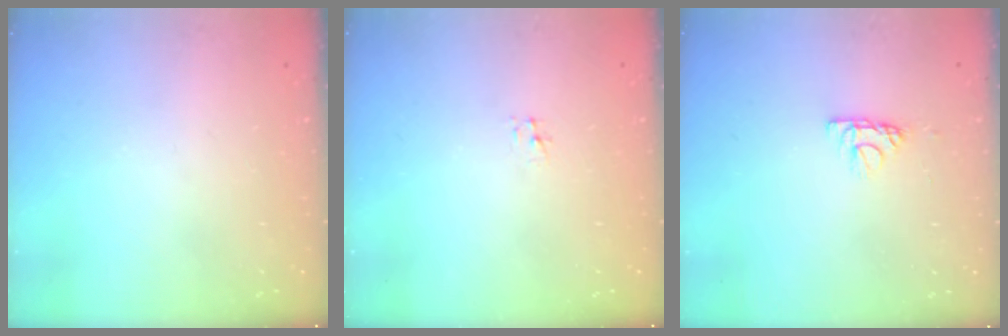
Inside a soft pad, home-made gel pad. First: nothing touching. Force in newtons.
{"total": 1.9, "press": 1.9, "slide": 0.2}
{"total": 5.4, "press": 5.3, "slide": 0.6}